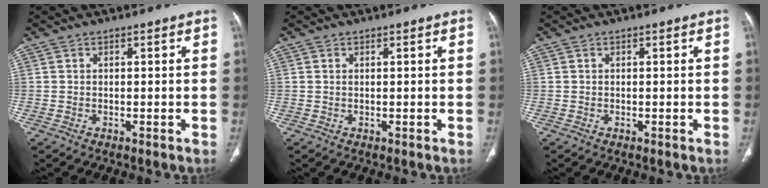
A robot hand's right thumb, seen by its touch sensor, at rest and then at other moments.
{"total": 0.0}
{"total": 0.0}